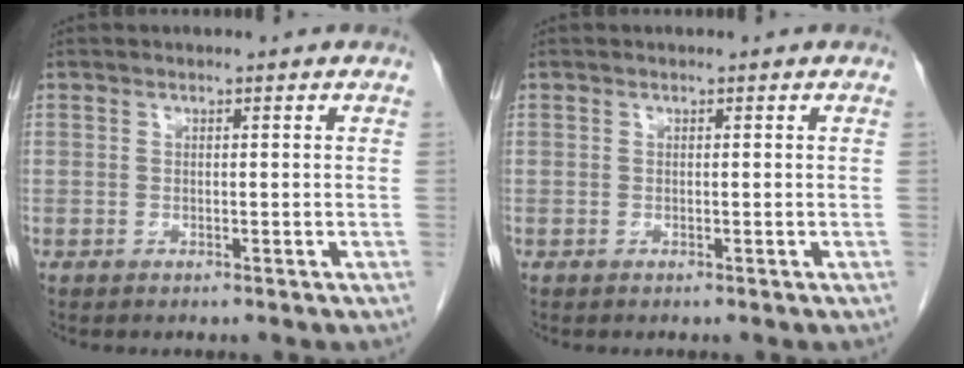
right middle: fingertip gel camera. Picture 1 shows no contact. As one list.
[{"total": 0.0}]